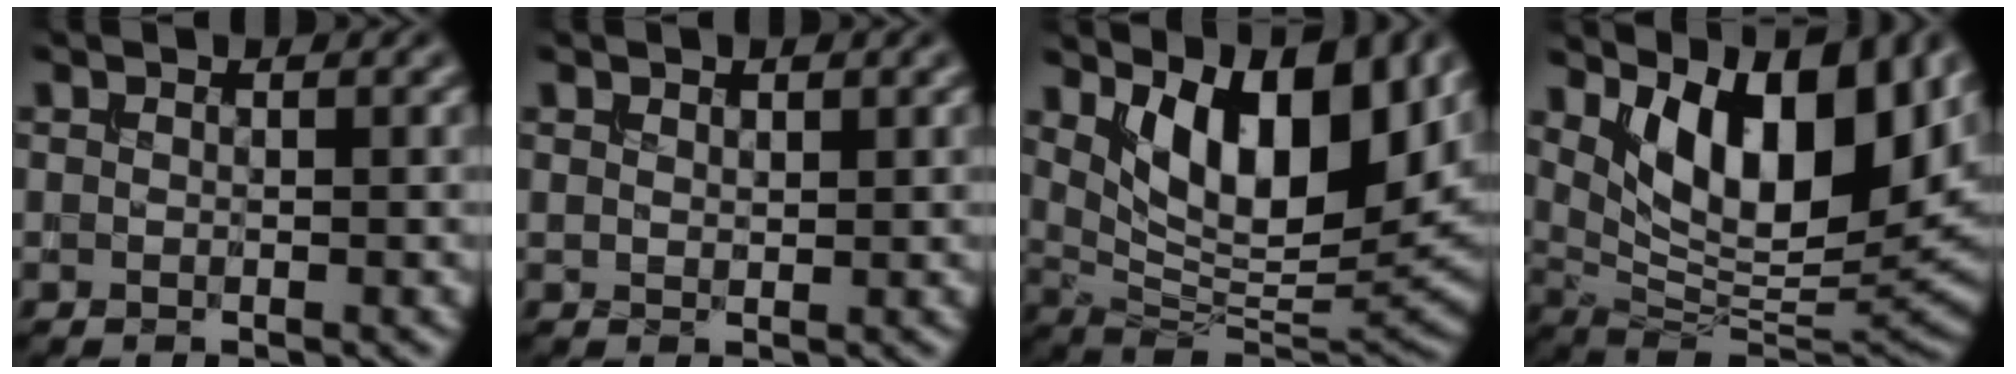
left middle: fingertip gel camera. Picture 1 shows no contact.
{"total": 0.7, "force": [0.6, 0.4, 0.1], "torque": [0.000, -0.003, 0.012]}
{"total": 10.0, "force": [4.2, 4.1, 8.1], "torque": [-0.124, -0.018, 0.076]}
{"total": 11.1, "force": [5.0, 4.4, 8.9], "torque": [-0.134, -0.014, 0.093]}